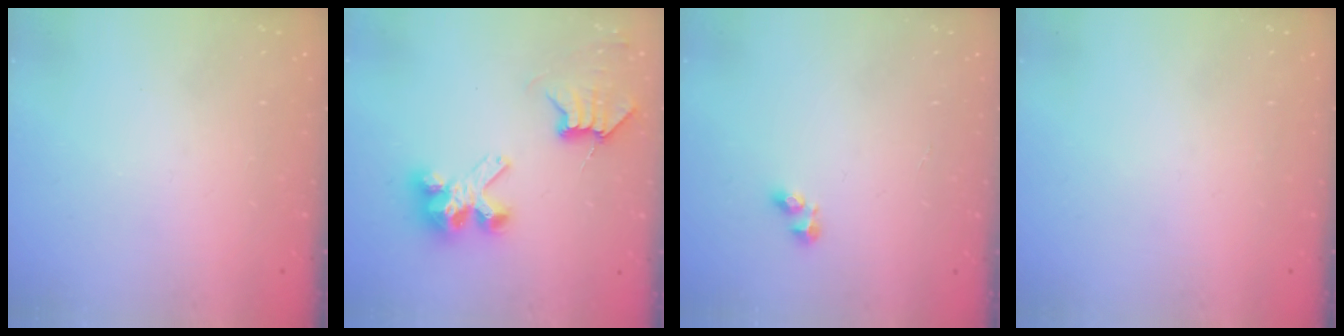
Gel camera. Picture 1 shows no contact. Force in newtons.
{"total": 7.4, "press": 7.4, "slide": 0.2}
{"total": 2.5, "press": 2.5, "slide": 0.2}
{"total": 0.0}